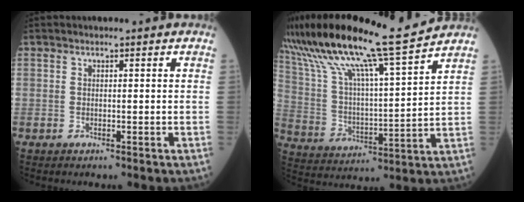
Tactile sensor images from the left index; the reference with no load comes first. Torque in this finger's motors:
{"motor_torque": [0.50, -1.63, 1.05, 0.21]}